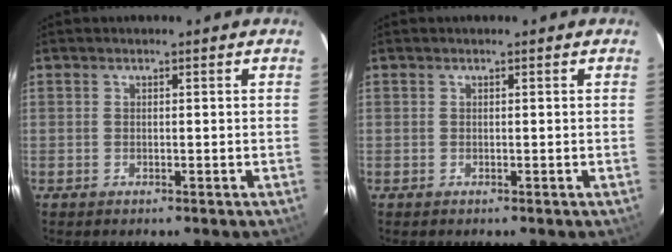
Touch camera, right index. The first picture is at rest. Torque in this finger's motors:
{"motor_torque": [0.00, 0.00, -0.04, 0.00]}